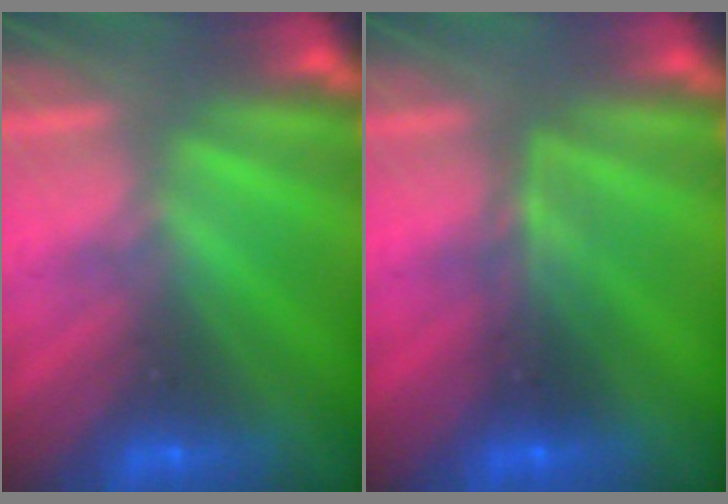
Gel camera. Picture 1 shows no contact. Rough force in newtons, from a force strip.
{"total": 2.4}